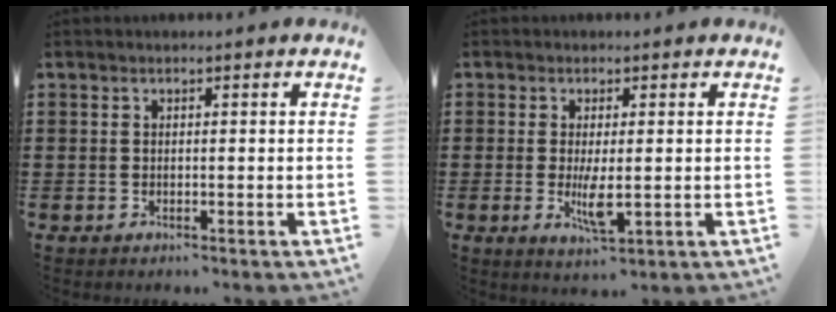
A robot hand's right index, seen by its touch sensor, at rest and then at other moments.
{"total": 4.4, "force": [-0.4, 1.1, 4.2], "torque": [-0.081, -0.011, -0.013]}